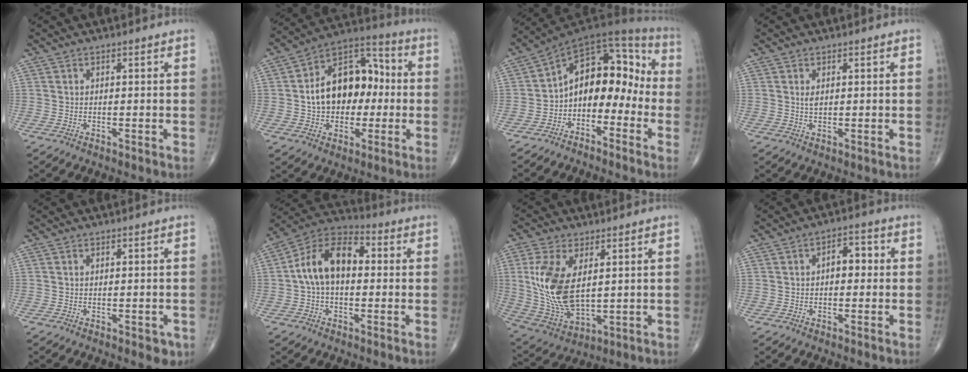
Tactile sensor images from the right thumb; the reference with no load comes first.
{"total": 17.1, "force": [-0.1, 11.6, 12.6], "torque": [-0.162, 0.040, -0.006]}
{"total": 13.5, "force": [-3.5, 9.0, 9.5], "torque": [-0.099, 0.089, -0.071]}
{"total": 0.7, "force": [0.2, 0.3, 0.6], "torque": [-0.013, -0.002, 0.004]}
{"total": 2.3, "force": [-0.8, 1.2, 1.8], "torque": [-0.011, 0.000, -0.006]}
{"total": 13.2, "force": [0.9, 8.1, 10.3], "torque": [-0.176, 0.039, 0.002]}
{"total": 15.3, "force": [2.6, 8.2, 12.7], "torque": [-0.257, -0.017, 0.066]}
{"total": 4.6, "force": [0.2, 2.7, 3.7], "torque": [-0.037, 0.016, -0.006]}